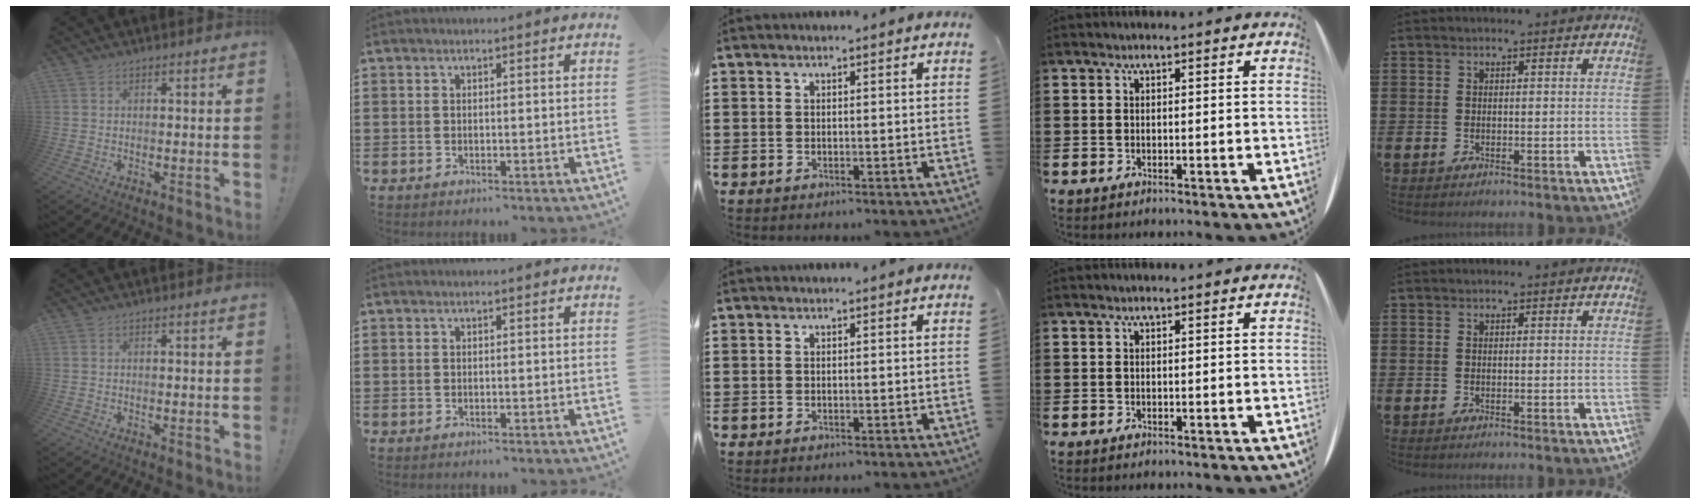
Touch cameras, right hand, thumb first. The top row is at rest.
{}